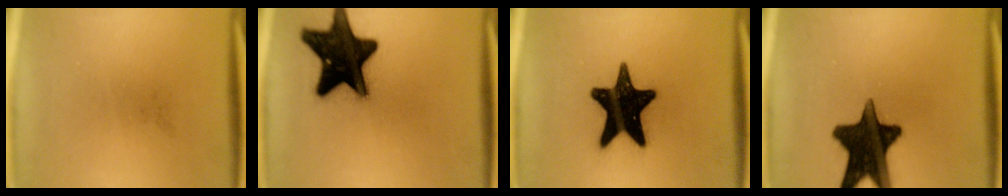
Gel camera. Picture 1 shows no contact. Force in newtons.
{"total": 19.3}
{"total": 18.9}
{"total": 16.1}